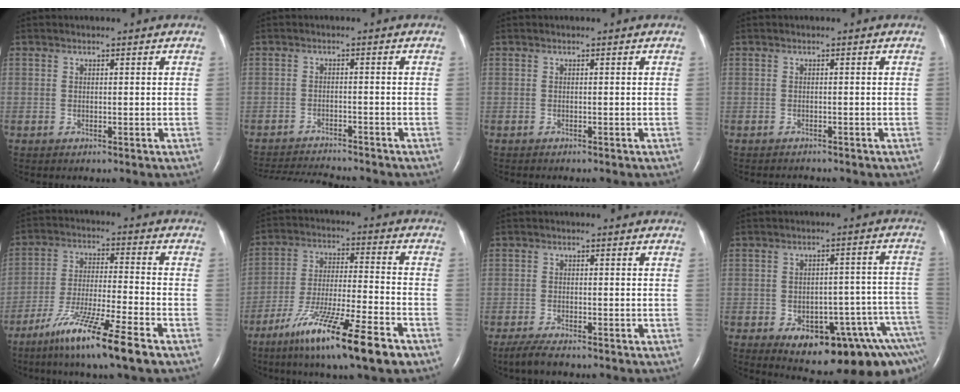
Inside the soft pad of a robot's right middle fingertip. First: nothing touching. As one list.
[{"total": 9.7, "force": [-9.3, 0.4, 2.6], "torque": [-0.045, -0.010, -0.143]}, {"total": 2.0, "force": [-1.7, 0.4, 0.9], "torque": [-0.017, -0.004, -0.018]}, {"total": 1.6, "force": [-1.5, 0.2, 0.1], "torque": [-0.005, -0.006, -0.019]}, {"total": 14.8, "force": [-9.6, 0.1, 11.3], "torque": [-0.216, -0.045, -0.172]}, {"total": 17.2, "force": [-10.9, 0.8, 13.3], "torque": [-0.232, -0.046, -0.191]}, {"total": 4.0, "force": [-3.2, 0.7, 2.2], "torque": [-0.049, -0.011, -0.053]}, {"total": 17.0, "force": [-10.0, 6.2, 12.2], "torque": [-0.083, 0.042, -0.127]}]